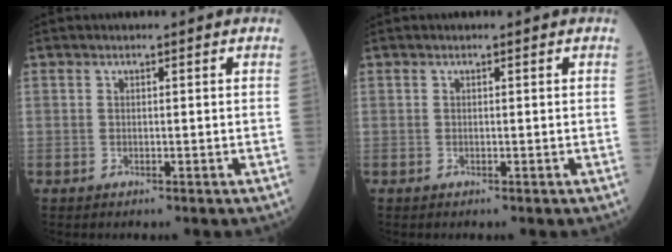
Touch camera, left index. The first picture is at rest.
{"total": 0.0}